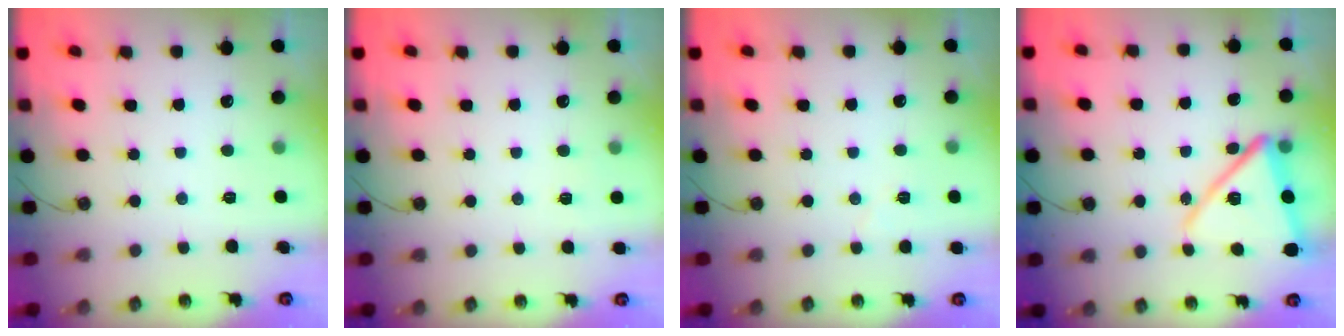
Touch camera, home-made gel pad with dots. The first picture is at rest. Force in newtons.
{"total": 2.5, "press": 2.4, "slide": 0.8}
{"total": 3.7, "press": 3.4, "slide": 1.5}
{"total": 15.6, "press": 15.5, "slide": 1.3}